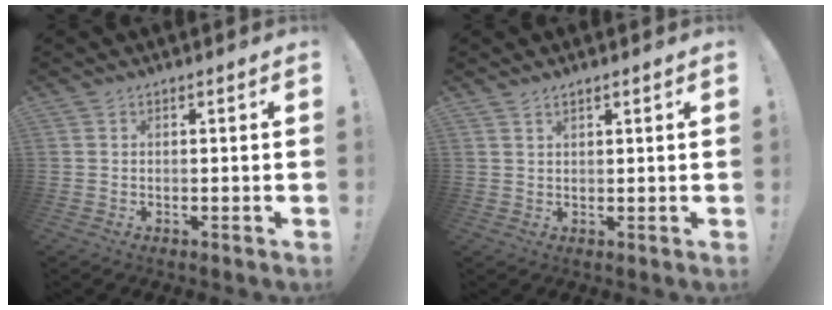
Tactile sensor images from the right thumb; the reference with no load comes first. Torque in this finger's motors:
{"motor_torque": [-0.46, 0.03, -0.04, -0.08, 0.07]}